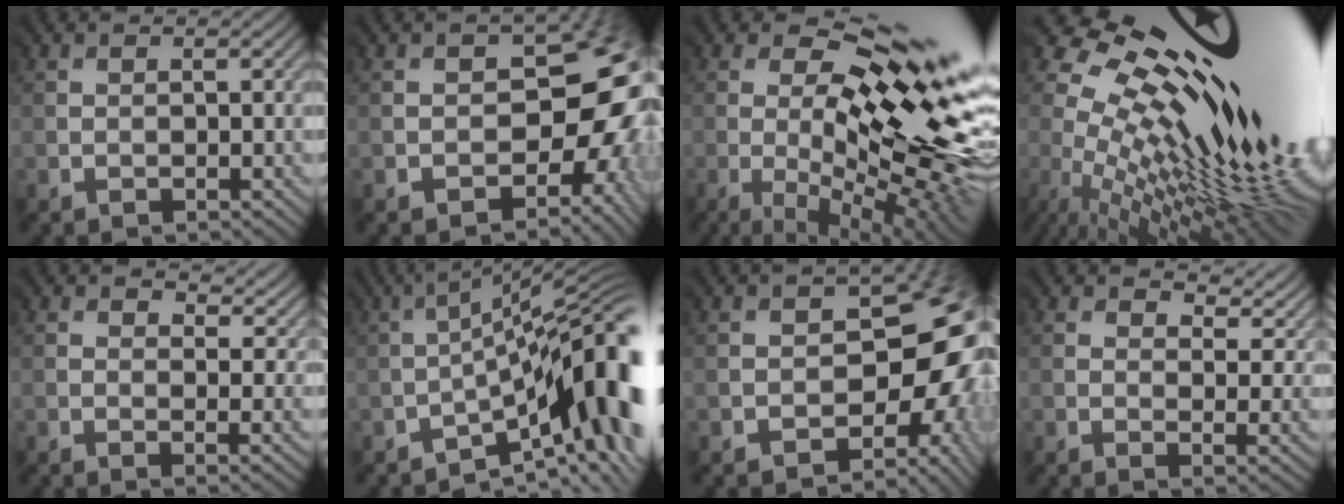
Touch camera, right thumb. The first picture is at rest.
{"total": 10.1, "force": [-3.3, 6.6, 6.9], "torque": [-0.053, -0.015, -0.047]}
{"total": 18.8, "force": [-0.1, 5.8, 17.9], "torque": [-0.258, 0.003, -0.011]}
{"total": 19.0, "force": [7.1, 7.1, 16.1], "torque": [-0.281, 0.029, 0.104]}
{"total": 6.0, "force": [3.2, 2.6, 4.3], "torque": [-0.068, -0.004, 0.056]}
{"total": 14.3, "force": [-4.7, 4.6, 12.7], "torque": [-0.178, -0.001, -0.072]}
{"total": 11.8, "force": [-3.5, 7.8, 8.1], "torque": [-0.063, -0.021, -0.037]}
{"total": 5.9, "force": [3.6, 2.1, 4.2], "torque": [-0.071, 0.001, 0.064]}